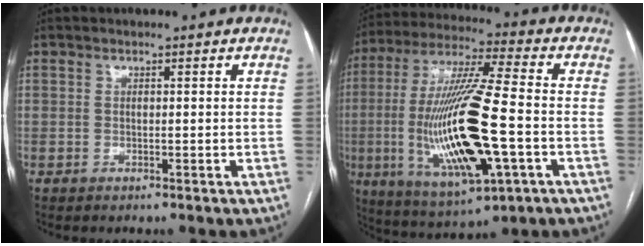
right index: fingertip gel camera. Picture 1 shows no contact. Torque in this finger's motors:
{"motor_torque": [2.14, 0.00, 0.88, 0.21]}